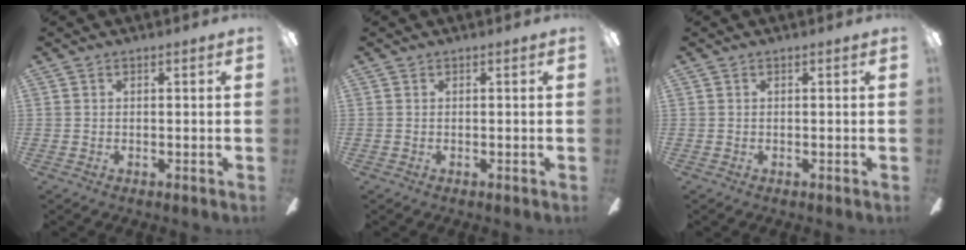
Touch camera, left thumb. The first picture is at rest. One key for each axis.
{"total": 0.0}
{"total": 0.0}